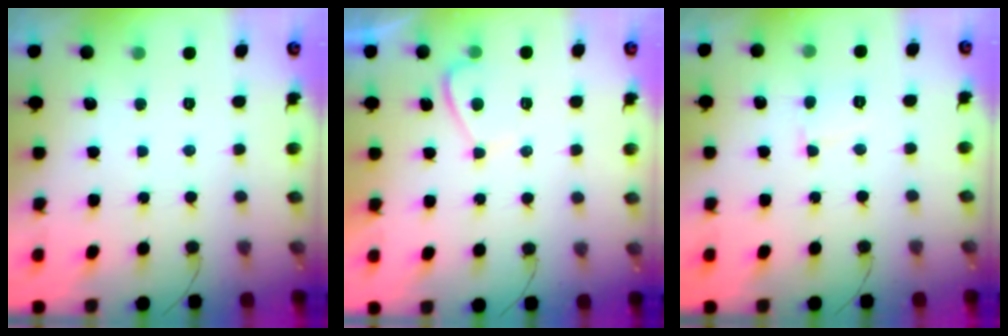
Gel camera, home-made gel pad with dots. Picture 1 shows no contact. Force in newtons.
{"total": 2.1, "press": 2.0, "slide": 0.7}
{"total": 3.0, "press": 3.0, "slide": 0.3}